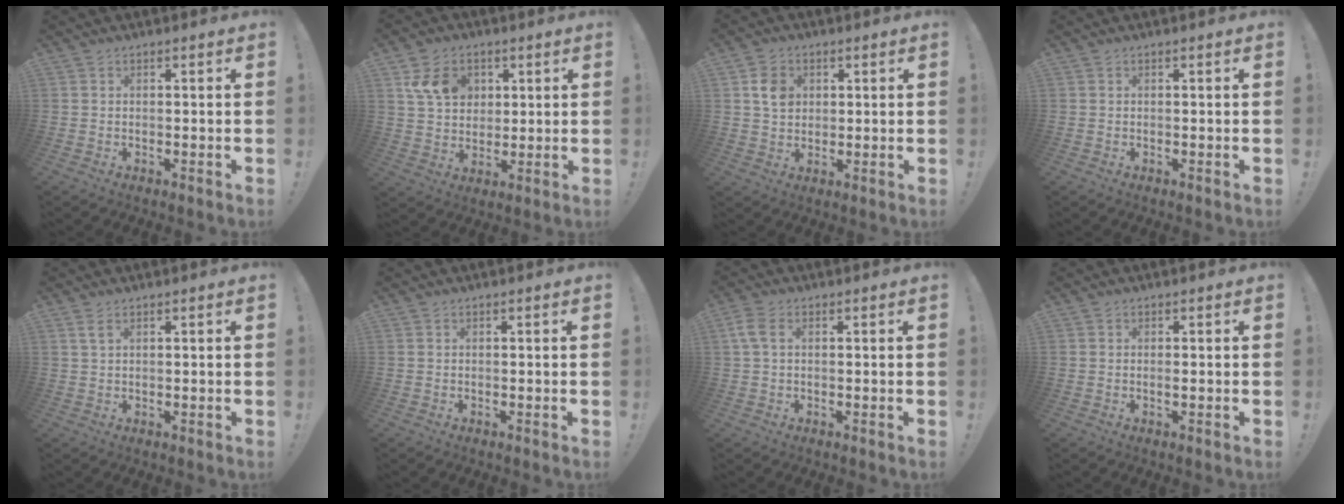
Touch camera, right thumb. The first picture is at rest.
{"total": 10.8, "force": [4.4, 8.5, 4.9], "torque": [-0.071, -0.007, 0.089]}
{"total": 6.9, "force": [2.0, 5.8, 3.2], "torque": [-0.032, 0.001, 0.036]}
{"total": 0.0}
{"total": 2.4, "force": [1.3, 0.8, 1.9], "torque": [-0.033, -0.001, 0.021]}
{"total": 0.0}
{"total": 4.2, "force": [1.0, 2.6, 3.2], "torque": [-0.070, 0.008, 0.020]}
{"total": 0.8, "force": [-0.3, 0.1, 0.7], "torque": [-0.006, -0.004, -0.007]}